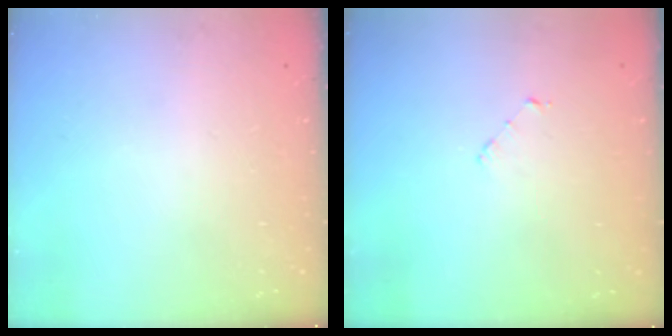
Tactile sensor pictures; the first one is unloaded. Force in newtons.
{"total": 2.9, "press": 2.9, "slide": 0.2}